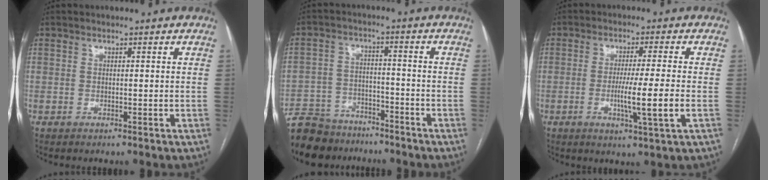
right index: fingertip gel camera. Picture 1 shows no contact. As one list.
[{"total": 11.9, "force": [-10.1, 5.7, 2.9], "torque": [-0.059, 0.014, -0.159]}, {"total": 7.5, "force": [-1.6, -0.9, 7.3], "torque": [-0.126, -0.019, -0.030]}]